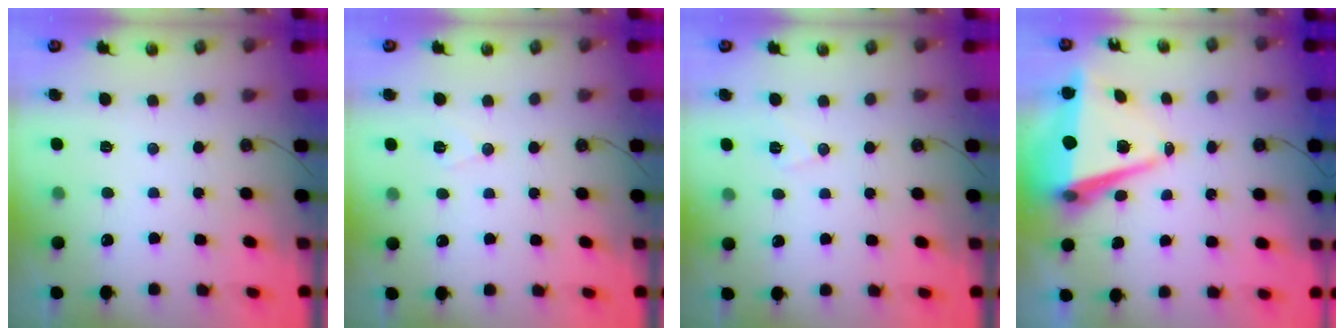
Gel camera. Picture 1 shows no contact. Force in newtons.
{"total": 6.5, "press": 4.8, "slide": 4.5}
{"total": 6.8, "press": 5.0, "slide": 4.5}
{"total": 9.8, "press": 8.8, "slide": 4.2}